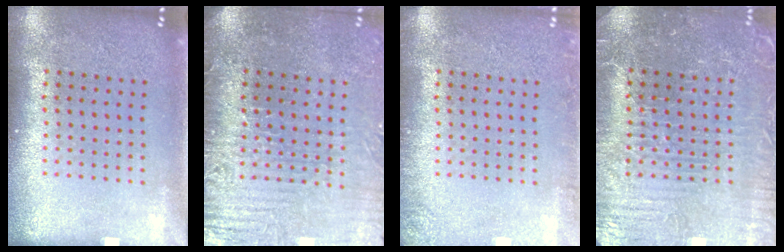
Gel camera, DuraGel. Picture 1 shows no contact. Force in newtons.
{"total": 4.1, "press": 3.8, "slide": 1.6}
{"total": 1.5, "press": 1.5, "slide": 0.2}
{"total": 3.9, "press": 3.8, "slide": 0.8}